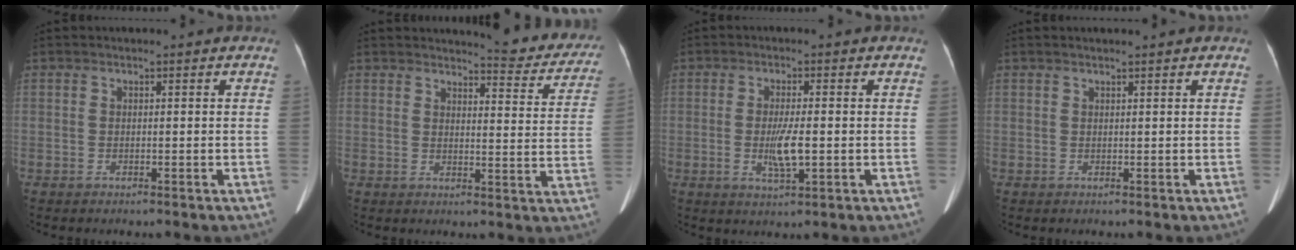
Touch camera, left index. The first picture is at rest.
{"total": 11.0, "force": [10.5, 1.8, 2.7], "torque": [-0.013, -0.039, 0.102]}
{"total": 4.8, "force": [-0.7, 0.7, 4.7], "torque": [-0.096, -0.010, -0.011]}
{"total": 1.1, "force": [0.9, -0.1, 0.6], "torque": [-0.009, 0.009, 0.019]}